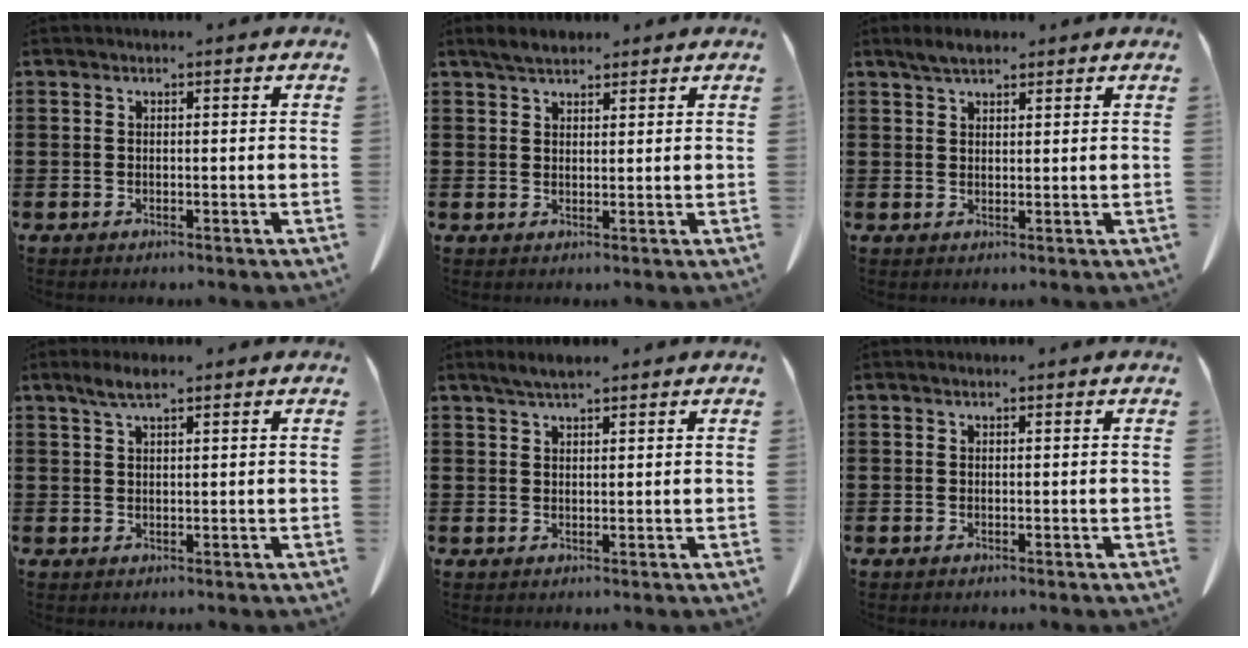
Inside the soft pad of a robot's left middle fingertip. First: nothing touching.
{"total": 2.8, "force": [2.4, 0.8, 1.1], "torque": [-0.026, 0.004, 0.046]}
{"total": 2.6, "force": [2.2, 0.7, 1.3], "torque": [-0.030, 0.005, 0.040]}
{"total": 3.1, "force": [2.0, 0.5, 2.3], "torque": [-0.049, 0.002, 0.036]}
{"total": 2.4, "force": [2.0, 0.3, 1.3], "torque": [-0.030, 0.003, 0.037]}
{"total": 0.0}